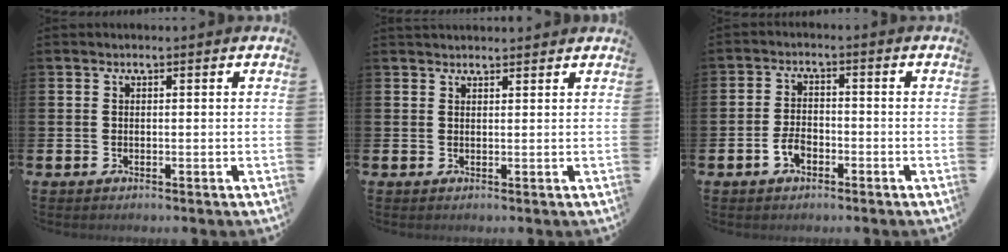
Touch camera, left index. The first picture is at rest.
{"total": 1.5, "force": [1.5, 0.3, 0.1], "torque": [0.003, -0.002, 0.027]}
{"total": 3.1, "force": [-1.6, 1.8, 2.0], "torque": [-0.037, 0.006, -0.031]}